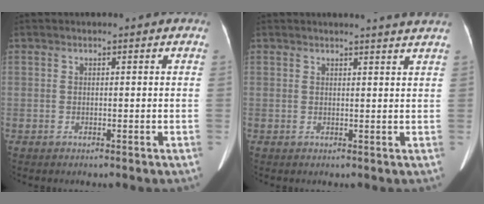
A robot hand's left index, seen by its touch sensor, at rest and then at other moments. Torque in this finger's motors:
{"motor_torque": [-0.50, -1.41, 0.13, 0.04]}